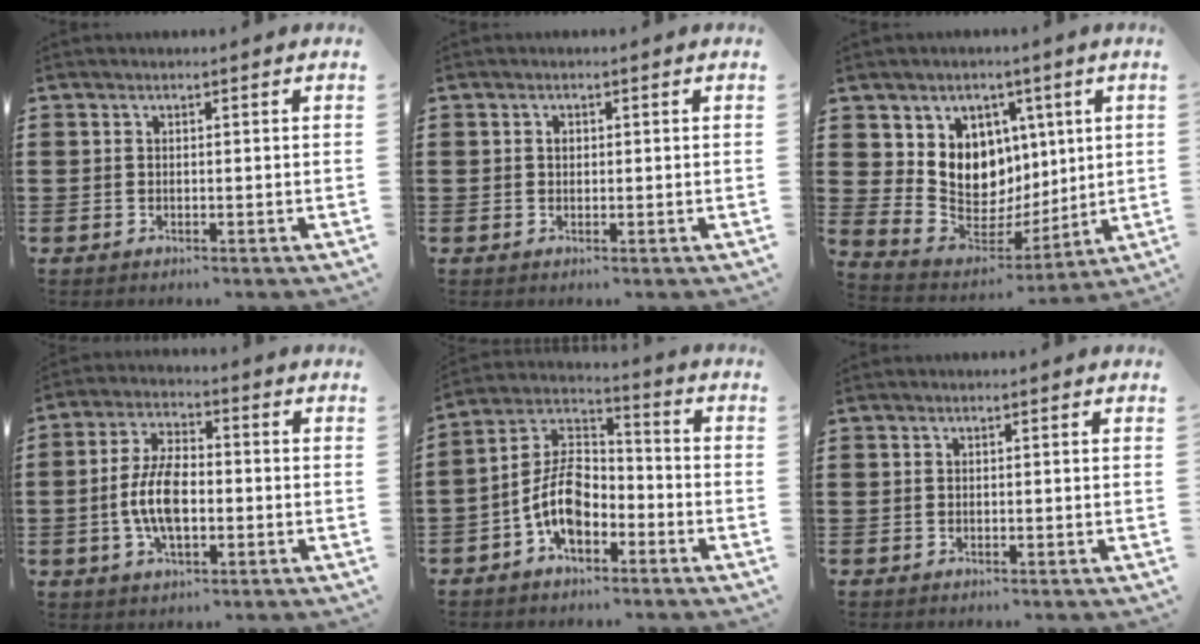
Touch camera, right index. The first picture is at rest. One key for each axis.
{"total": 1.0, "fx": 0.2, "fy": 0.7, "fz": 0.7, "tx": -0.015, "ty": 0.004, "tz": 0.004}
{"total": 9.2, "fx": 3.2, "fy": 8.2, "fz": 2.5, "tx": -0.075, "ty": -0.042, "tz": 0.068}
{"total": 8.1, "fx": -1.4, "fy": 3.9, "fz": 7.0, "tx": -0.165, "ty": -0.003, "tz": -0.035}
{"total": 9.3, "fx": -3.9, "fy": 5.2, "fz": 6.6, "tx": -0.165, "ty": 0.004, "tz": -0.081}
{"total": 0.0}